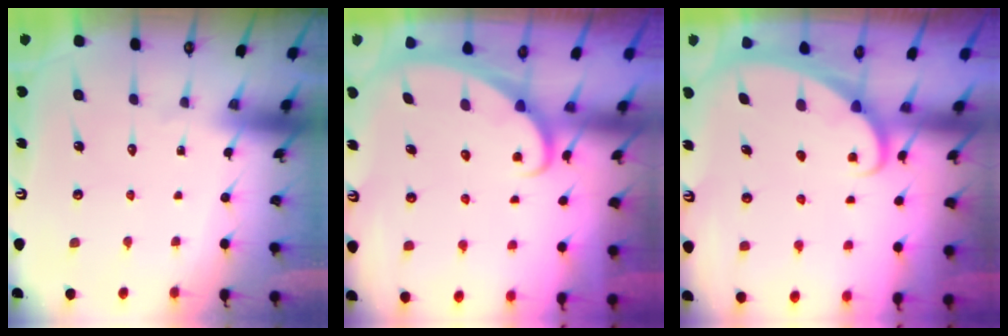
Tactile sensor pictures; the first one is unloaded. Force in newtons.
{"total": 2.5, "press": 2.5, "slide": 0.3}
{"total": 1.9, "press": 1.9, "slide": 0.1}